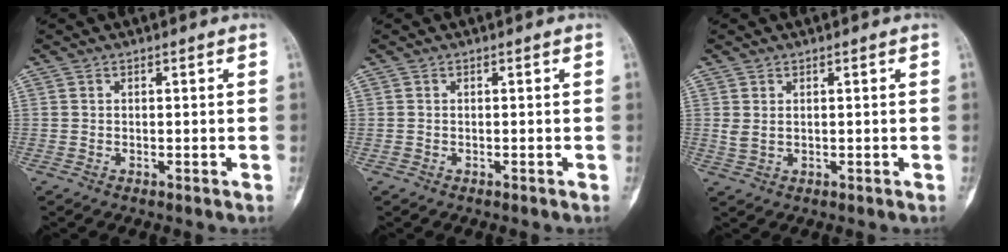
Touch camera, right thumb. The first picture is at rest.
{"total": 0.0}
{"total": 2.0, "force": [0.5, 1.3, 1.5], "torque": [-0.034, 0.003, 0.018]}